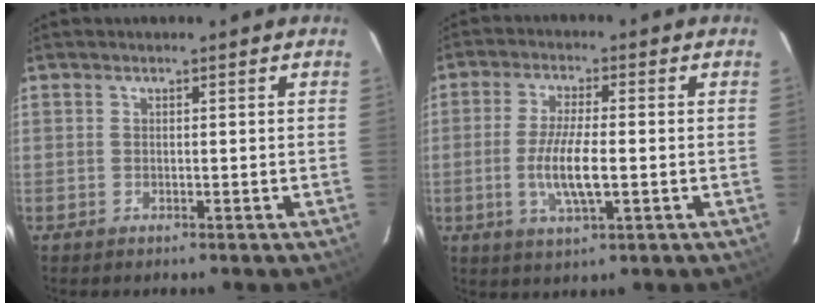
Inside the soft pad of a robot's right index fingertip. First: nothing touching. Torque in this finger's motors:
{"motor_torque": [0.79, -0.58, 0.61, 0.17]}